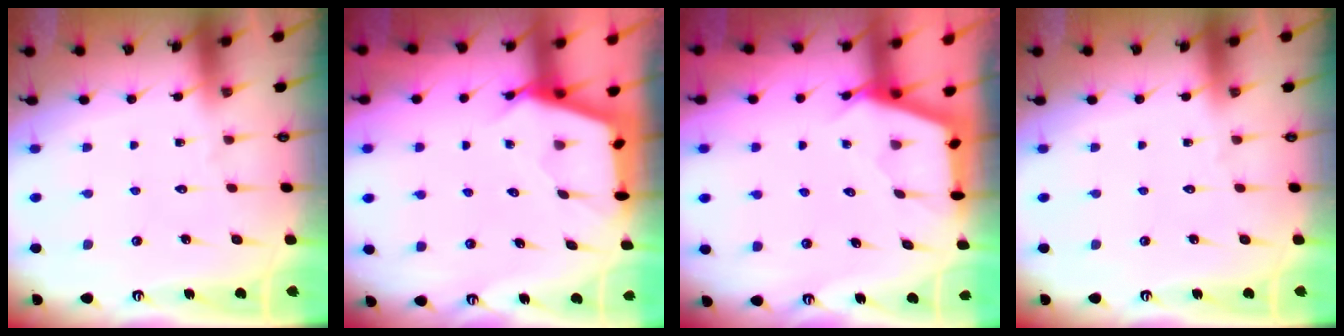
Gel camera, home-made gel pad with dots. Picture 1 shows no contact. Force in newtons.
{"total": 2.8, "press": 2.8, "slide": 0.3}
{"total": 2.9, "press": 2.8, "slide": 0.4}
{"total": 0.0}